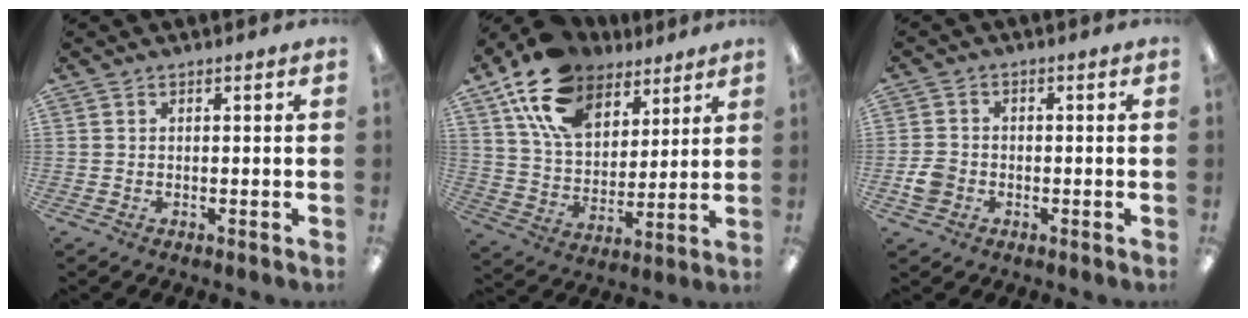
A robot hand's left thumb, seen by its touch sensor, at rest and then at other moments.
{"total": 18.3, "force": [11.9, 11.0, 8.6], "torque": [-0.171, -0.049, 0.222]}
{"total": 4.4, "force": [-1.4, 3.7, 2.0], "torque": [-0.037, 0.008, -0.025]}